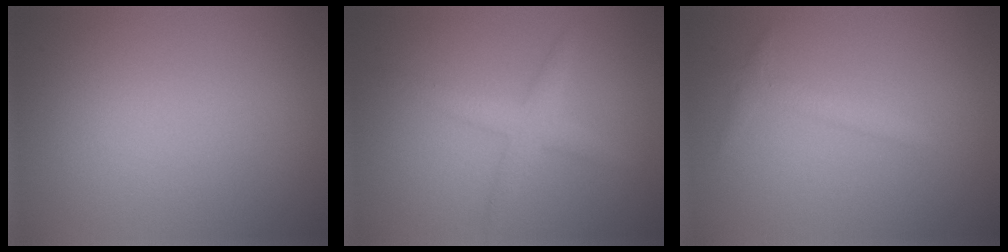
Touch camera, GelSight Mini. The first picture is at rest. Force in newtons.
{"total": 2.5, "press": 2.5, "slide": 0.0}
{"total": 1.3, "press": 1.3, "slide": 0.0}